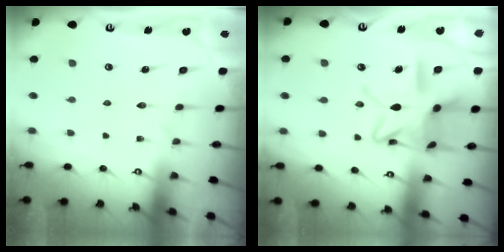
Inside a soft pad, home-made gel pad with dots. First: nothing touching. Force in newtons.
{"total": 16.8, "press": 16.8, "slide": 1.4}